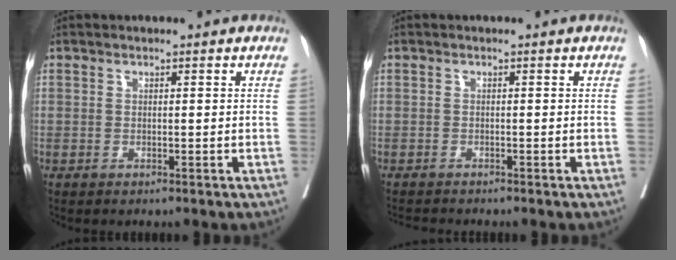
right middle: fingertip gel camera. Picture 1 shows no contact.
{"total": 2.0, "force": [-1.9, -0.3, 0.3], "torque": [-0.005, -0.008, -0.034]}